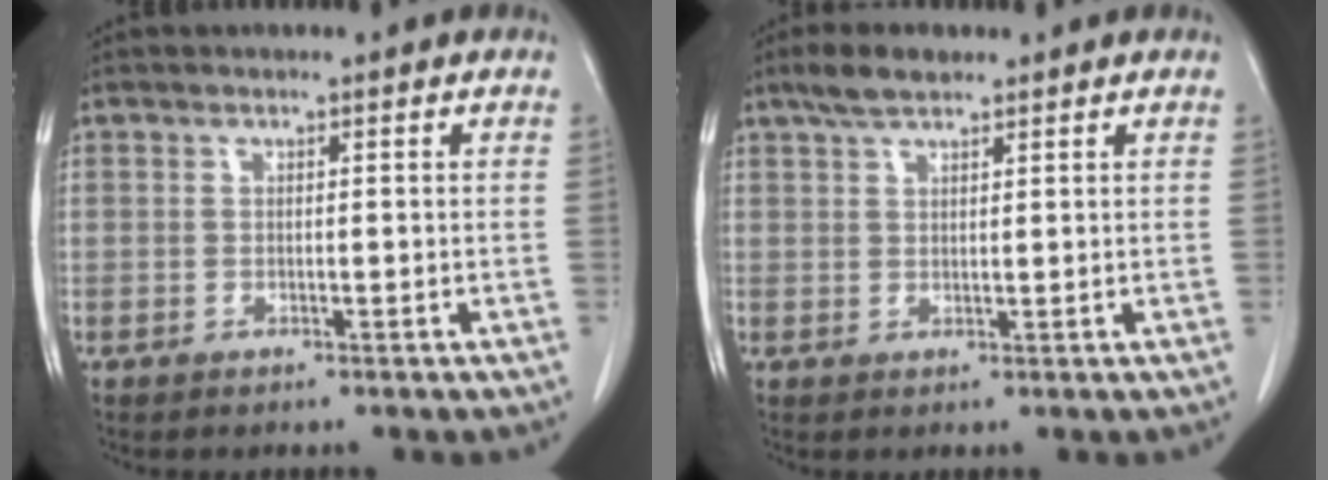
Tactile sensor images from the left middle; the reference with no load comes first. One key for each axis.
{"total": 3.9, "fx": 3.0, "fy": 1.1, "fz": 2.2, "tx": -0.053, "ty": 0.010, "tz": 0.058}